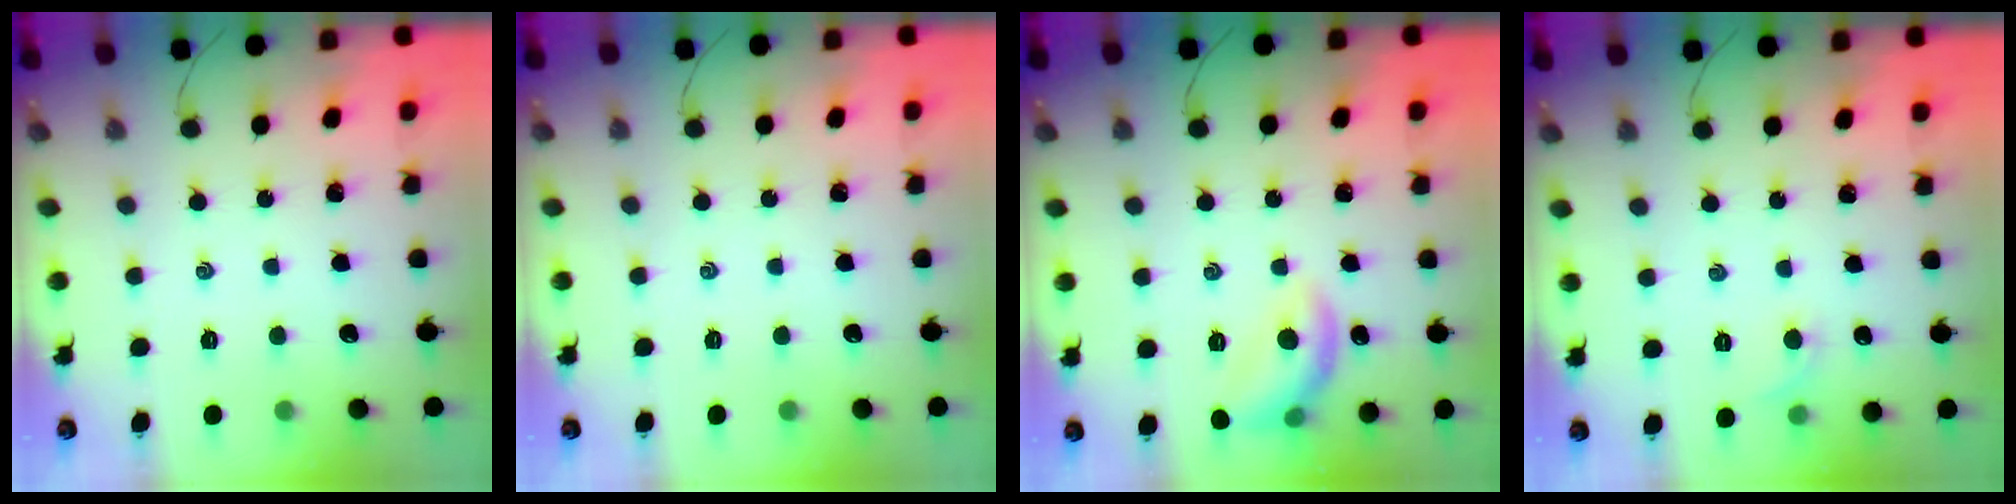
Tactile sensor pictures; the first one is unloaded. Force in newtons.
{"total": 0.0}
{"total": 10.6, "press": 10.5, "slide": 0.4}
{"total": 3.7, "press": 3.5, "slide": 1.2}